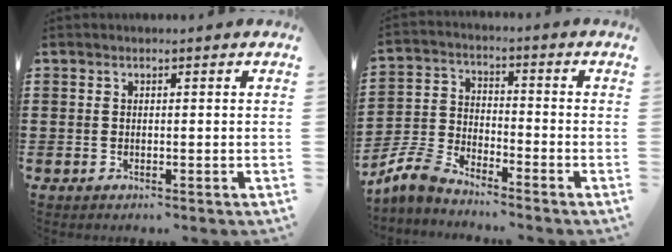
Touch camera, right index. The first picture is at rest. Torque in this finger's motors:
{"motor_torque": [-1.30, 0.84, -0.46, -0.21]}